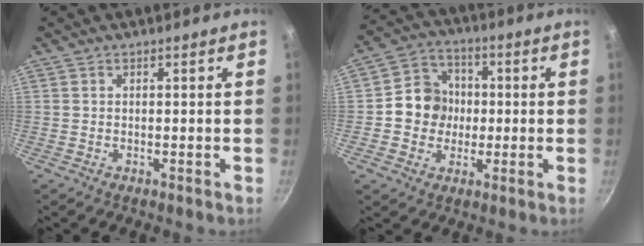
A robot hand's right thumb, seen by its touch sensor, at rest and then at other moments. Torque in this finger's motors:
{"motor_torque": [0.89, 1.45, 0.60, -0.96, 0.04]}